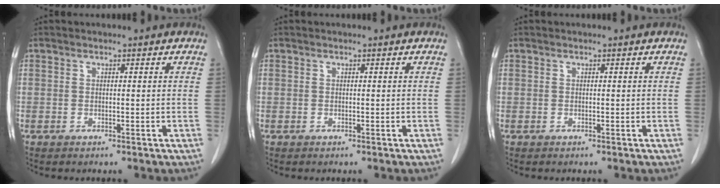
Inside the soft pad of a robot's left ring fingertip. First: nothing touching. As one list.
[{"total": 0.0}, {"total": 0.0}]